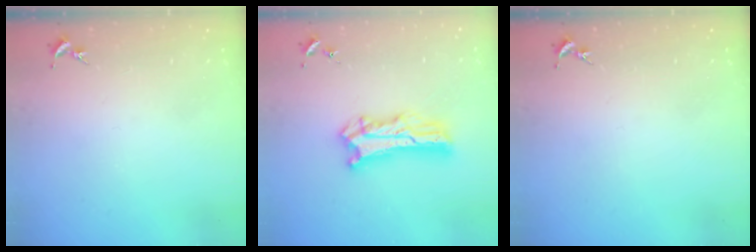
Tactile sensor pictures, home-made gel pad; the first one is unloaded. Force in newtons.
{"total": 9.3, "press": 9.3, "slide": 0.7}
{"total": 0.0}